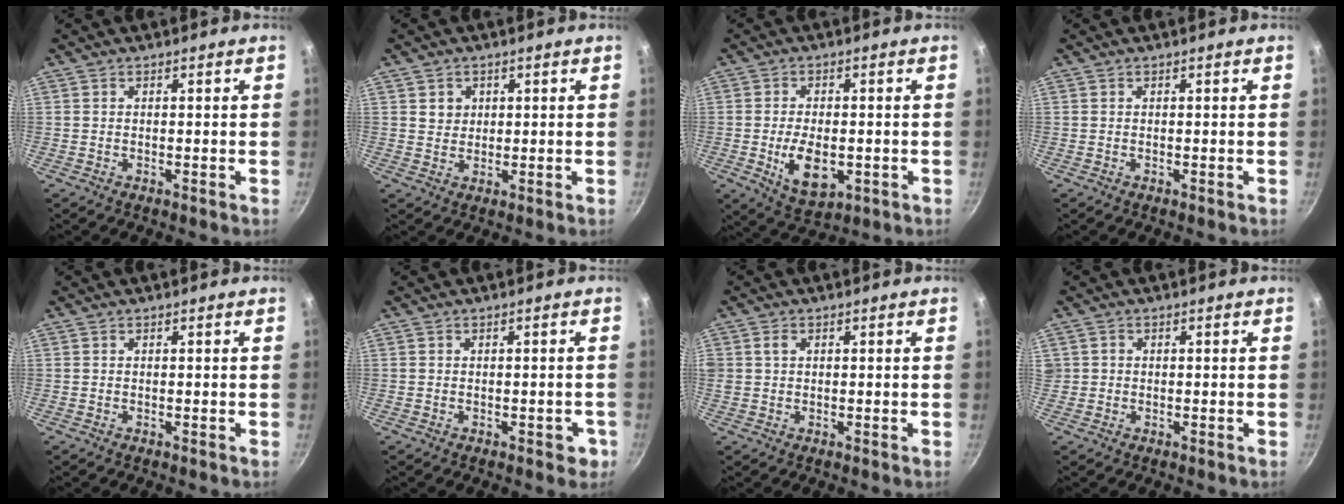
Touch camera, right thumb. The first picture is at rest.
{"total": 2.9, "force": [1.0, 2.6, 0.8], "torque": [0.004, 0.004, 0.017]}
{"total": 9.3, "force": [-1.9, 5.2, 7.5], "torque": [-0.117, -0.005, -0.020]}
{"total": 0.0}
{"total": 0.0}
{"total": 2.7, "force": [-1.0, 1.7, 1.8], "torque": [0.001, 0.015, -0.009]}
{"total": 1.9, "force": [0.6, 1.5, 1.0], "torque": [-0.011, 0.004, 0.010]}
{"total": 1.3, "force": [0.0, 1.3, 0.3], "torque": [0.002, 0.006, 0.000]}